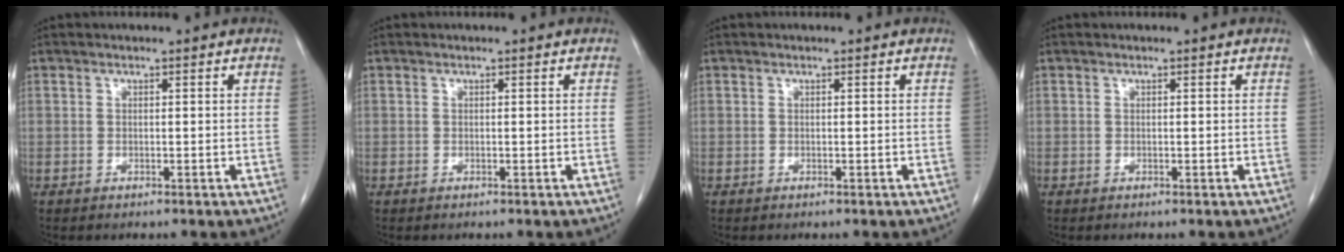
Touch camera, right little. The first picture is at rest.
{"total": 0.0}
{"total": 0.0}
{"total": 0.0}